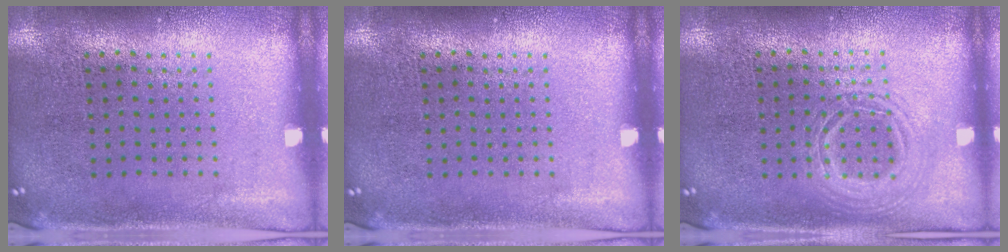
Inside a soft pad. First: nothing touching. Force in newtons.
{"total": 0.0}
{"total": 1.1, "press": 1.1, "slide": 0.1}